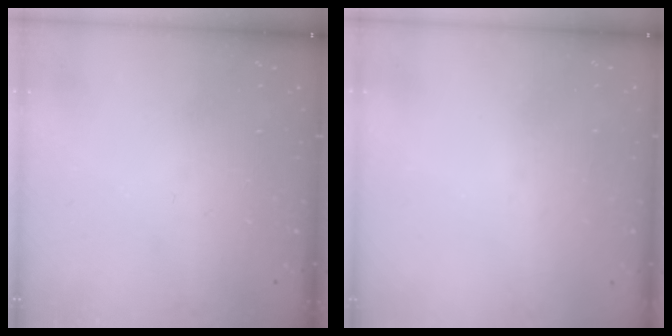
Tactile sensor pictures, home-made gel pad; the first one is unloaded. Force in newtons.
{"total": 0.9, "press": 0.9, "slide": 0.1}